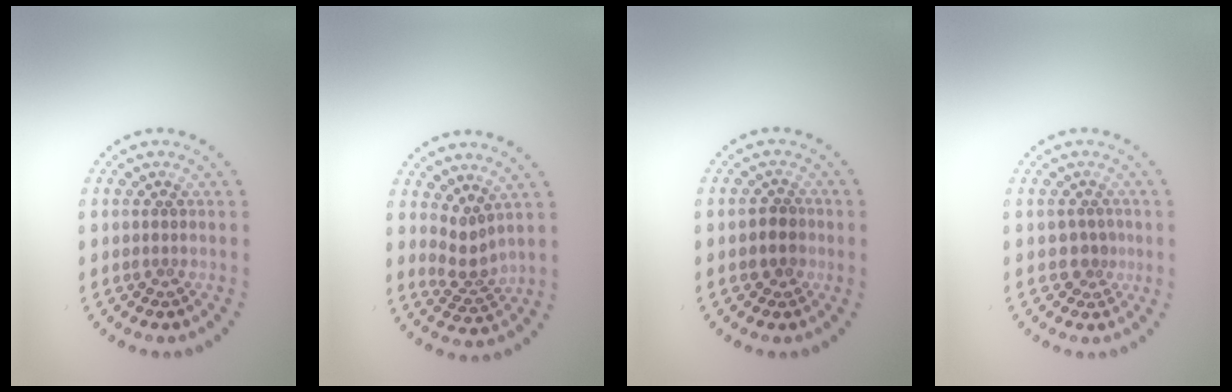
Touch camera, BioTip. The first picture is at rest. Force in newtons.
{"total": 2.4, "press": 1.6, "slide": 1.7}
{"total": 1.5, "press": 1.4, "slide": 0.7}
{"total": 1.6, "press": 1.2, "slide": 1.1}